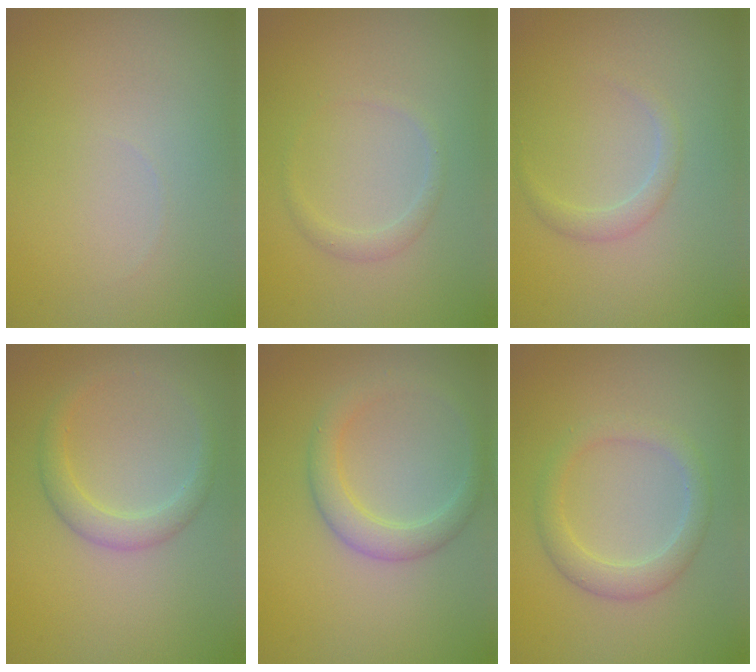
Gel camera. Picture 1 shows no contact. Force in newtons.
{"total": 1.2, "press": 1.2, "slide": 0.0}
{"total": 1.4, "press": 1.4, "slide": 0.1}
{"total": 2.5, "press": 2.5, "slide": 0.1}
{"total": 3.0, "press": 3.0, "slide": 0.1}
{"total": 2.8, "press": 2.8, "slide": 0.3}